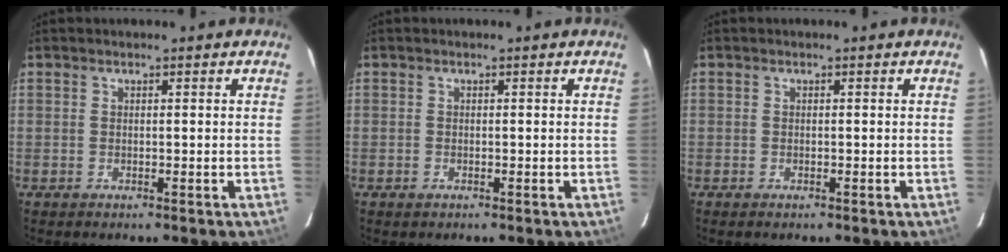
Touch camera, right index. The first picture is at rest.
{"total": 0.7, "force": [-0.5, 0.4, 0.3], "torque": [-0.005, -0.001, -0.010]}
{"total": 0.8, "force": [-0.6, 0.4, 0.4], "torque": [-0.007, -0.003, -0.012]}